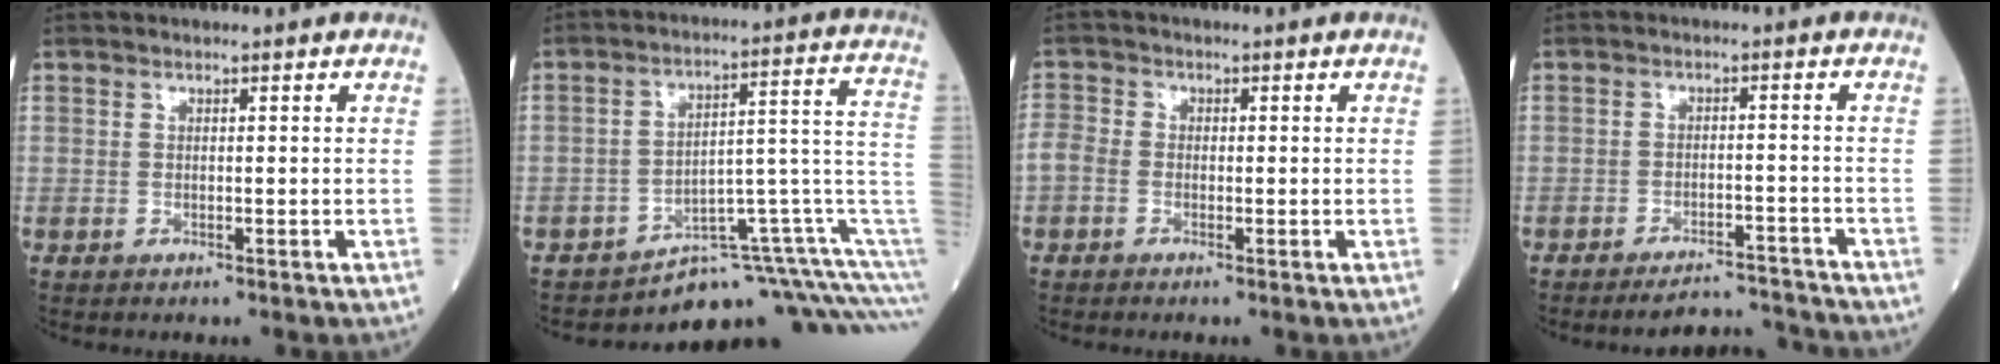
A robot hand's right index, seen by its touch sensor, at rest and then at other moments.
{"total": 10.9, "force": [-9.4, 0.9, 5.4], "torque": [-0.042, 0.099, -0.126]}
{"total": 2.3, "force": [-0.9, 1.6, 1.4], "torque": [-0.040, 0.003, -0.024]}
{"total": 5.6, "force": [-5.6, -0.4, -0.2], "torque": [0.009, 0.006, -0.088]}